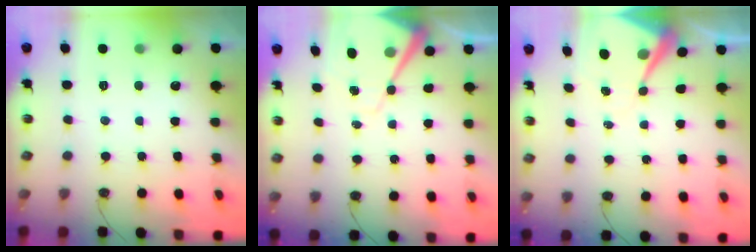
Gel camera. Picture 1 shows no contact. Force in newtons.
{"total": 9.8, "press": 9.8, "slide": 0.7}
{"total": 8.8, "press": 8.7, "slide": 0.7}